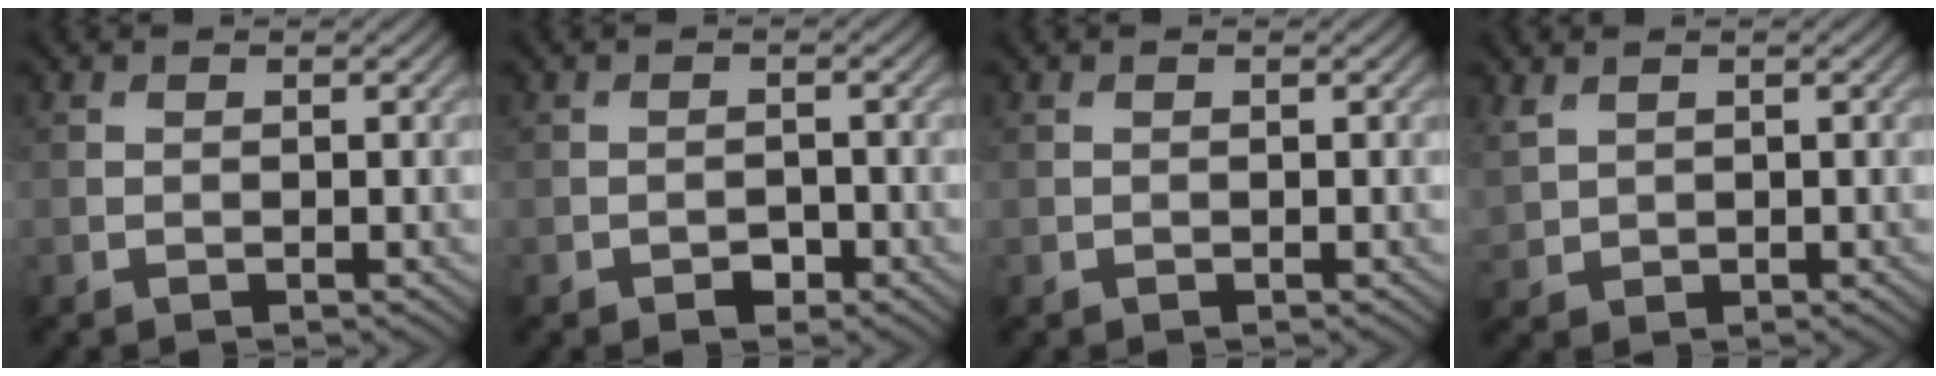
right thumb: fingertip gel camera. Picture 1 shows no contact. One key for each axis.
{"total": 1.5, "fx": -0.9, "fy": 0.9, "fz": 0.8, "tx": -0.010, "ty": 0.001, "tz": -0.018}
{"total": 0.0}
{"total": 2.0, "fx": 1.1, "fy": 1.3, "fz": 1.0, "tx": -0.032, "ty": 0.000, "tz": 0.028}